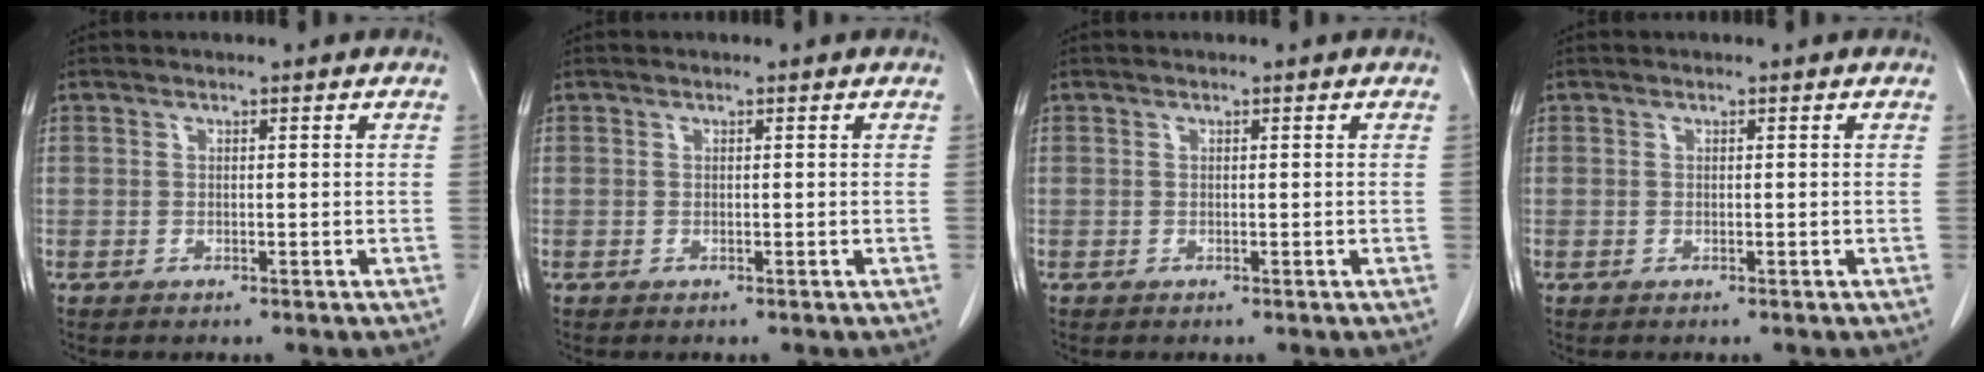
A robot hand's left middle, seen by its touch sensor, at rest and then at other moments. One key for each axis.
{"total": 0.0}
{"total": 0.0}
{"total": 0.0}